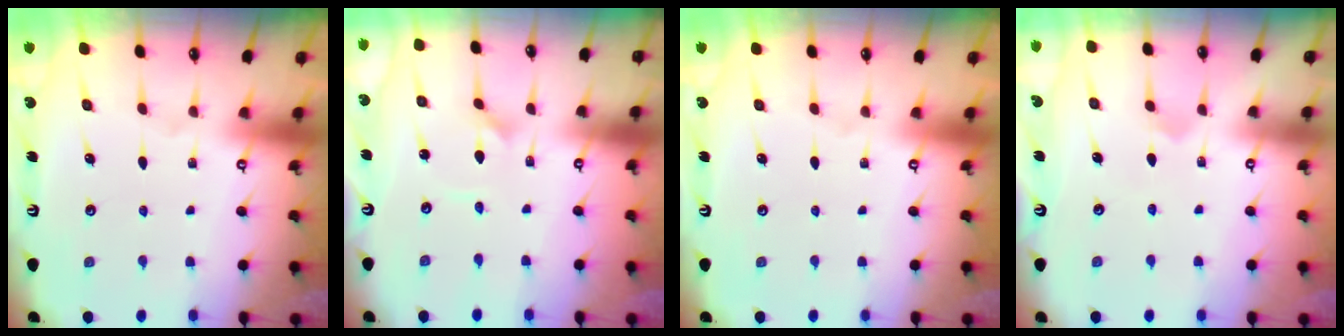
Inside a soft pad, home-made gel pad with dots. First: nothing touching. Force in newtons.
{"total": 1.6, "press": 1.6, "slide": 0.1}
{"total": 0.0}
{"total": 4.6, "press": 4.6, "slide": 0.3}